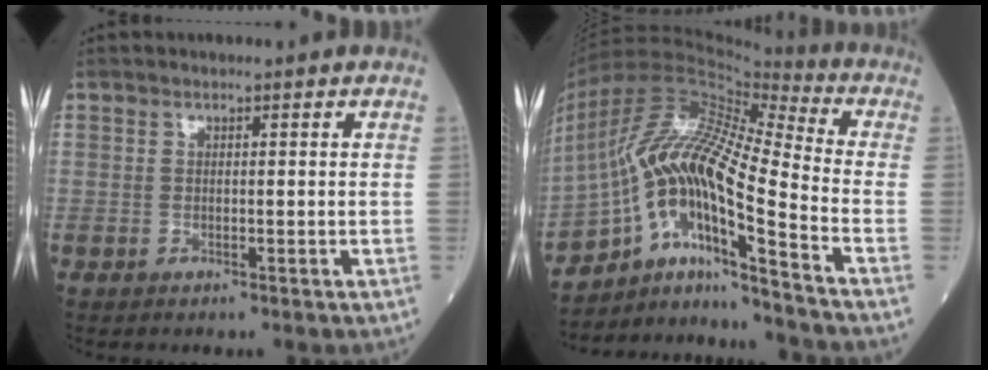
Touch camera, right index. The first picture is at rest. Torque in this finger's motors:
{"motor_torque": [1.70, -0.44, 0.67, 0.21]}